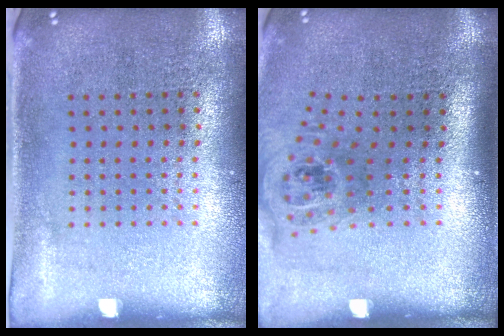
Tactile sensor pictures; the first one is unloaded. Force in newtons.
{"total": 1.6, "press": 1.2, "slide": 1.1}